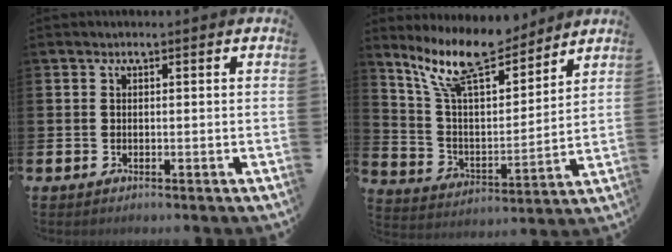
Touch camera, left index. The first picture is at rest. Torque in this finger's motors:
{"motor_torque": [0.34, 0.00, 0.75, 0.21]}